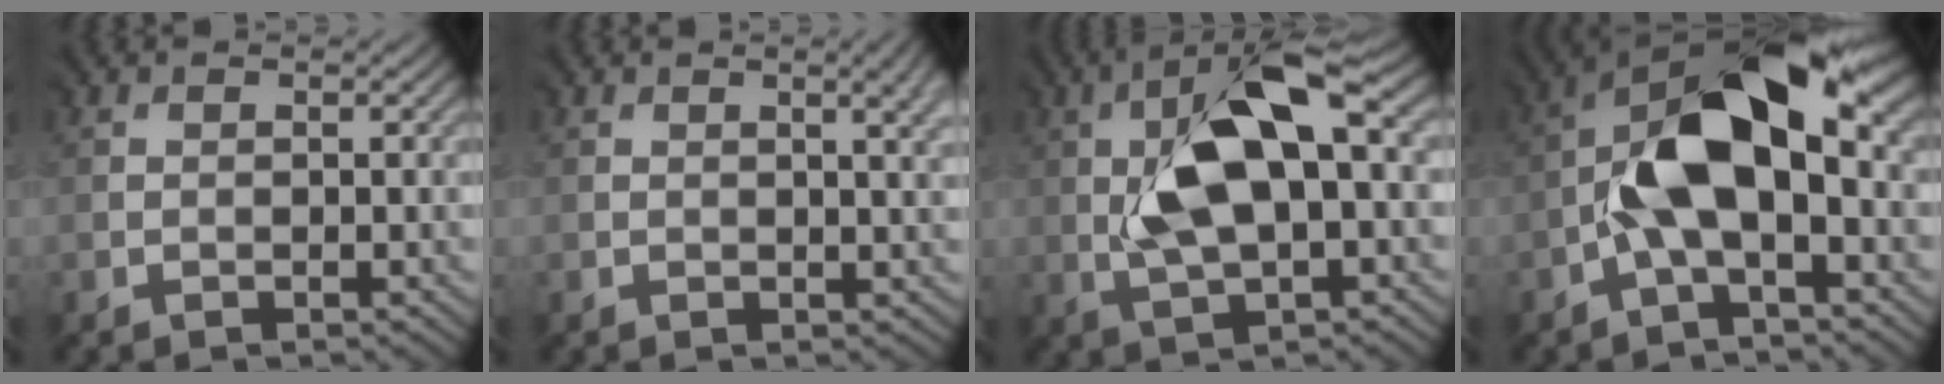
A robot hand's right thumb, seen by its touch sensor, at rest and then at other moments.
{"total": 3.8, "force": [0.7, 1.5, 3.4], "torque": [-0.022, 0.009, 0.005]}
{"total": 10.7, "force": [1.5, 4.6, 9.6], "torque": [-0.188, 0.014, 0.027]}
{"total": 11.6, "force": [-0.7, 5.5, 10.2], "torque": [-0.182, 0.026, -0.024]}